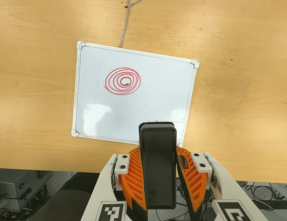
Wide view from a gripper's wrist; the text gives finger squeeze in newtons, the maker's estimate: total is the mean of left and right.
{"total": 8.2, "left": 6.1, "right": 10.3}